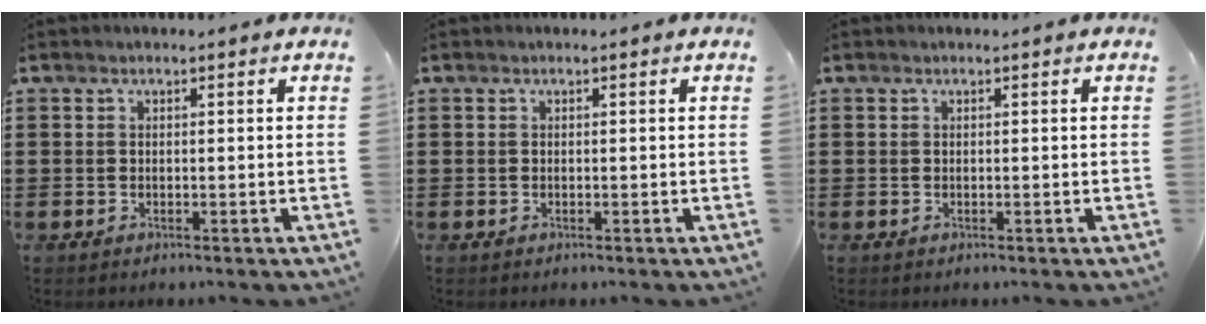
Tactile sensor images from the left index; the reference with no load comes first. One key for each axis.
{"total": 0.0}
{"total": 0.0}